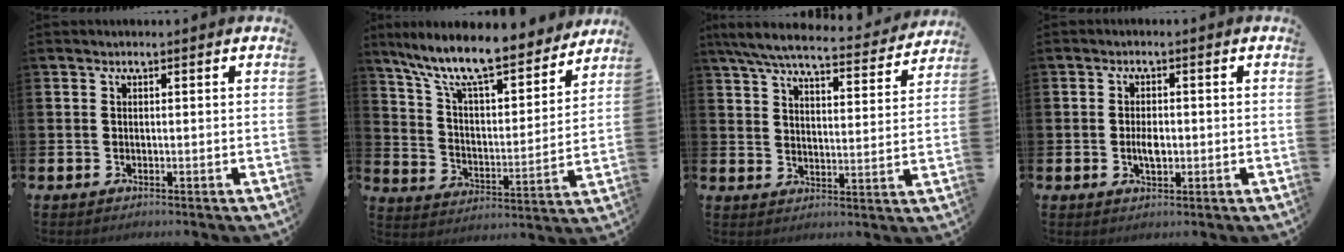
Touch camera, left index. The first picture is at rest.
{"total": 11.6, "force": [10.1, 2.1, 5.2], "torque": [-0.126, -0.072, 0.171]}
{"total": 7.2, "force": [6.5, 1.1, 3.0], "torque": [-0.074, -0.042, 0.109]}
{"total": 2.7, "force": [-0.2, 1.4, 2.3], "torque": [-0.034, 0.000, -0.006]}